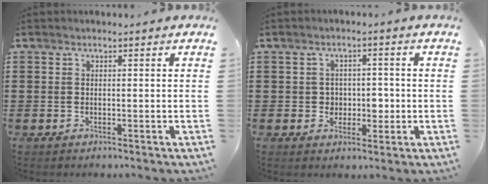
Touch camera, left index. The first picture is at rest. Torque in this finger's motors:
{"motor_torque": [0.04, 0.02, 0.06, 0.03]}